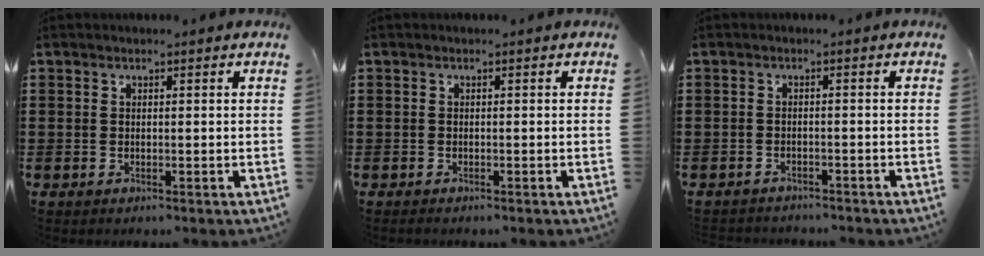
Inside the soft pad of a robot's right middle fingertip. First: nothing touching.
{"total": 0.0}
{"total": 1.8, "force": [-1.7, 0.3, -0.3], "torque": [0.000, 0.001, -0.040]}